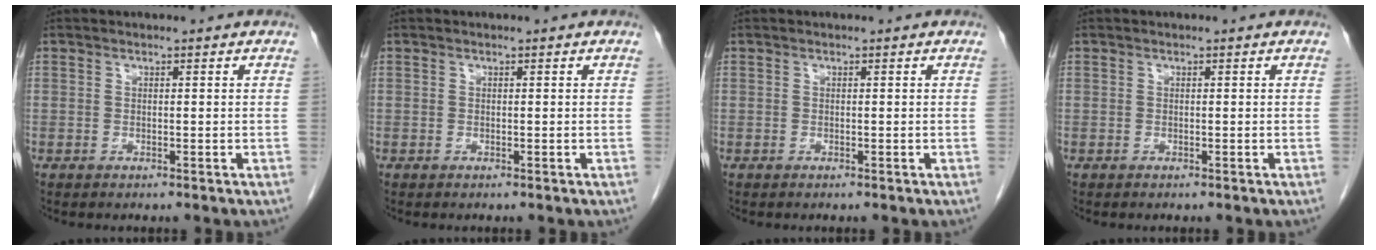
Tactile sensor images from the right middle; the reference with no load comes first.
{"total": 0.0}
{"total": 0.0}
{"total": 0.0}